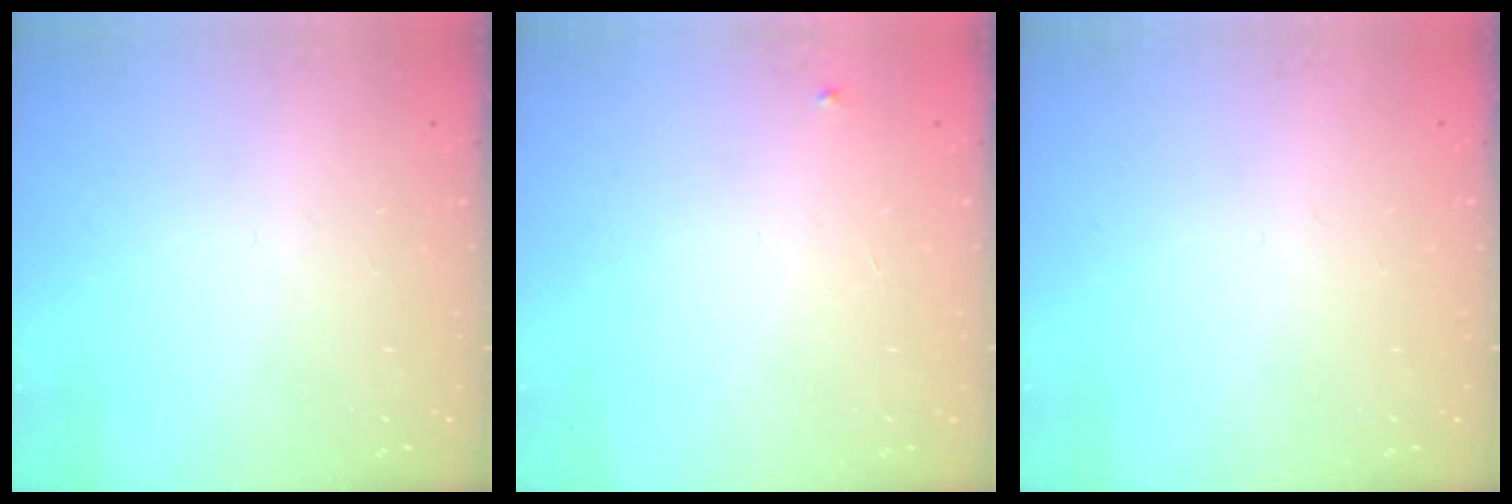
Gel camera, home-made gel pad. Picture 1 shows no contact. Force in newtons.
{"total": 2.7, "press": 2.7, "slide": 0.2}
{"total": 0.0}